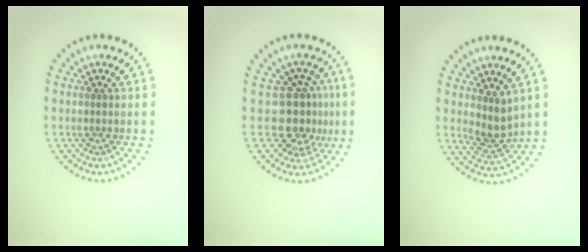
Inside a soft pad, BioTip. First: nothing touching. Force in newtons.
{"total": 4.0, "press": 3.2, "slide": 2.4}
{"total": 2.5, "press": 1.9, "slide": 1.5}